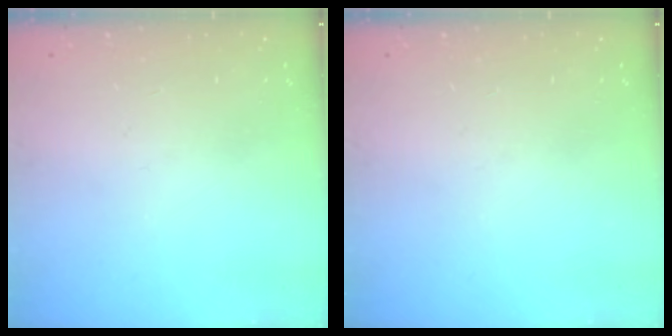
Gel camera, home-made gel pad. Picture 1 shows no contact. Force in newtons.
{"total": 0.0}